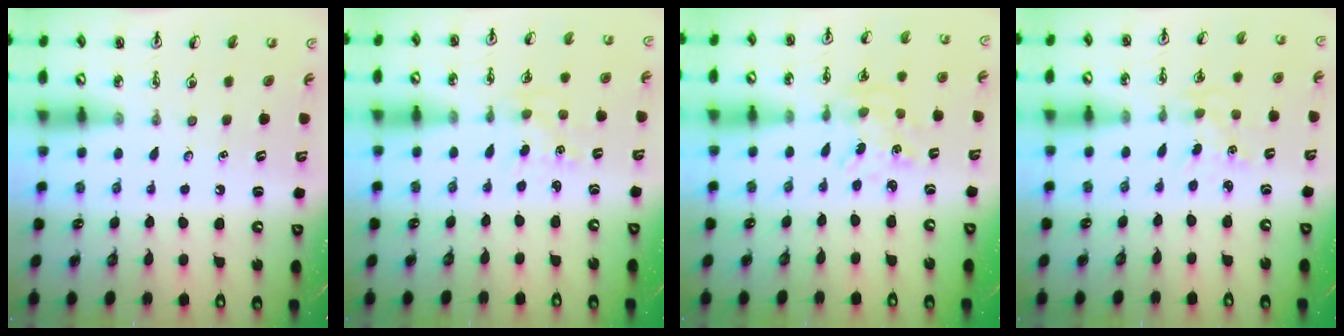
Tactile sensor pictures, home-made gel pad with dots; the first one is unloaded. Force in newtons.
{"total": 1.6, "press": 1.5, "slide": 0.2}
{"total": 1.4, "press": 1.4, "slide": 0.2}
{"total": 0.6, "press": 0.6, "slide": 0.1}